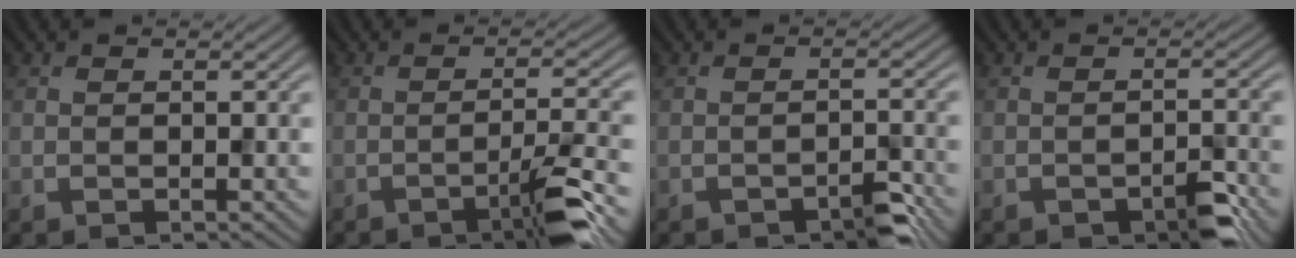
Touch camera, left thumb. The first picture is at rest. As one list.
[{"total": 4.8, "force": [-2.7, 0.3, 4.0], "torque": [-0.063, 0.010, -0.055]}, {"total": 2.7, "force": [-2.0, 0.8, 1.6], "torque": [-0.022, 0.003, -0.034]}, {"total": 3.2, "force": [-2.1, 1.1, 2.2], "torque": [-0.032, 0.001, -0.033]}]